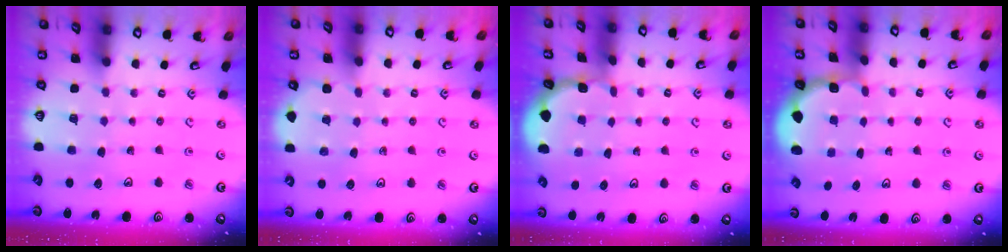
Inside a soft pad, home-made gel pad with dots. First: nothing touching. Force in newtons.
{"total": 1.4, "press": 1.4, "slide": 0.1}
{"total": 1.1, "press": 1.1, "slide": 0.1}
{"total": 1.9, "press": 1.7, "slide": 0.8}